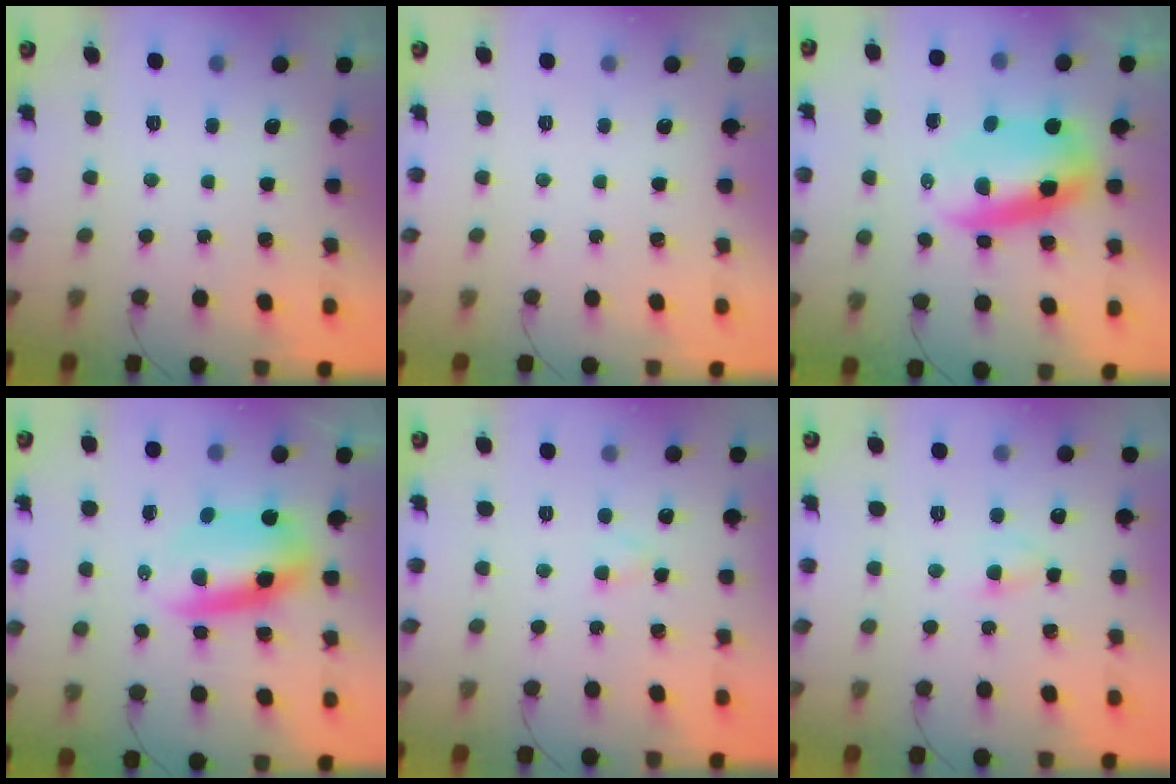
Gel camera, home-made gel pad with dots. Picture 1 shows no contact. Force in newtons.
{"total": 0.0}
{"total": 8.9, "press": 8.7, "slide": 2.2}
{"total": 8.4, "press": 8.1, "slide": 2.1}
{"total": 1.8, "press": 1.5, "slide": 0.9}
{"total": 3.9, "press": 3.6, "slide": 1.4}